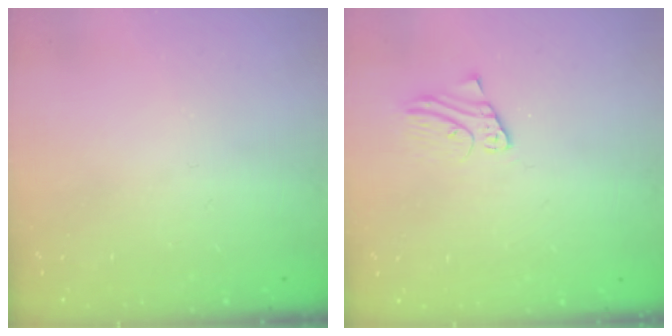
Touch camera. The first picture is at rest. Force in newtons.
{"total": 3.9, "press": 3.9, "slide": 0.3}